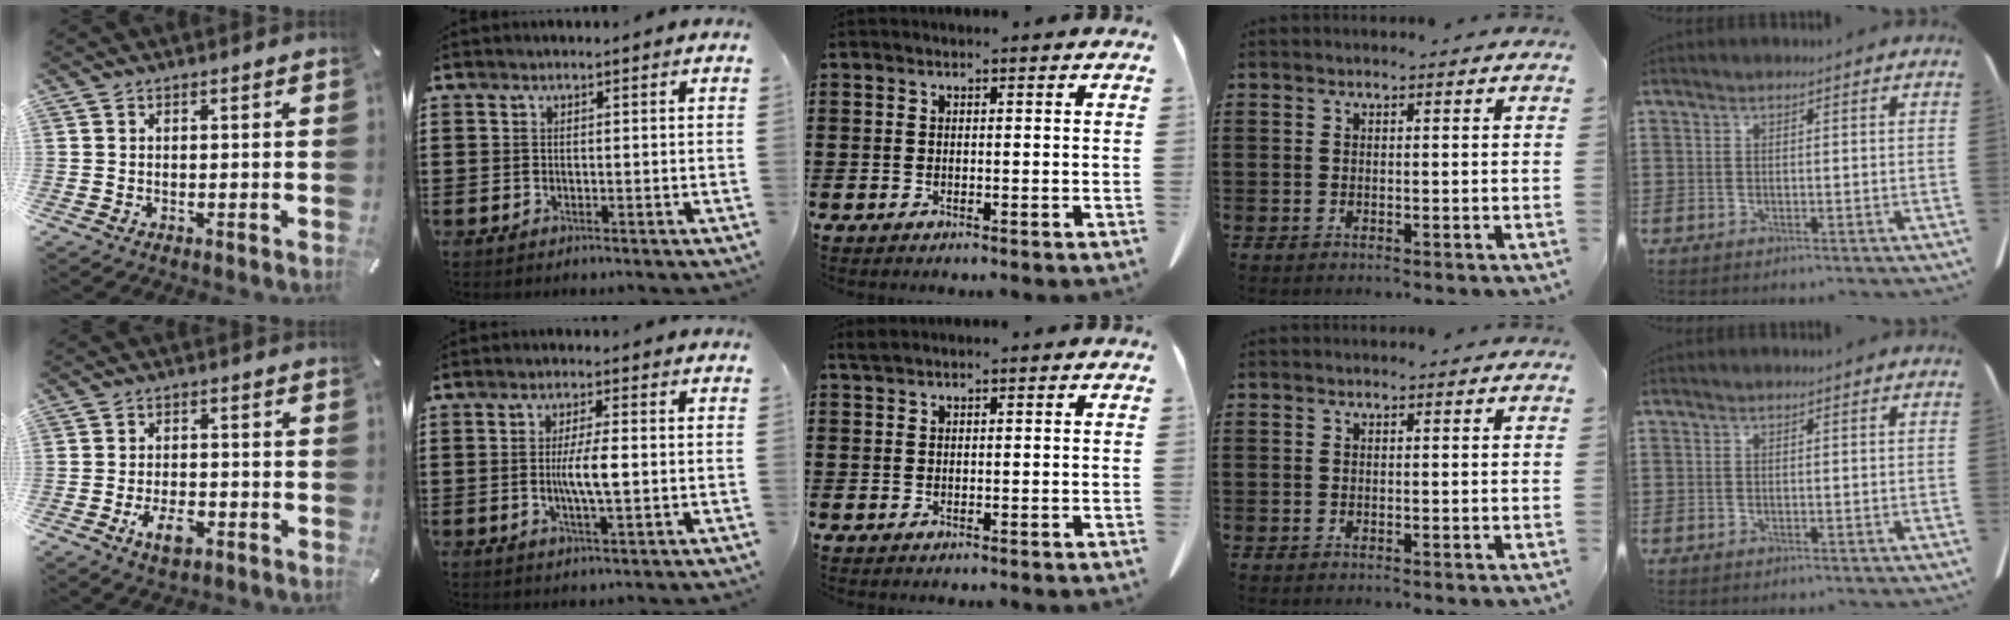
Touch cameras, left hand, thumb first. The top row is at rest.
{"thumb": {"total": 6.1, "force": [-3.0, 3.1, 4.3], "torque": [-0.091, 0.010, -0.057]}, "index": {"total": 5.2, "force": [-0.2, 0.9, 5.2], "torque": [-0.099, -0.002, -0.008]}, "middle": {"total": 0.9, "force": [0.7, 0.1, 0.5], "torque": [-0.012, 0.000, 0.014]}}